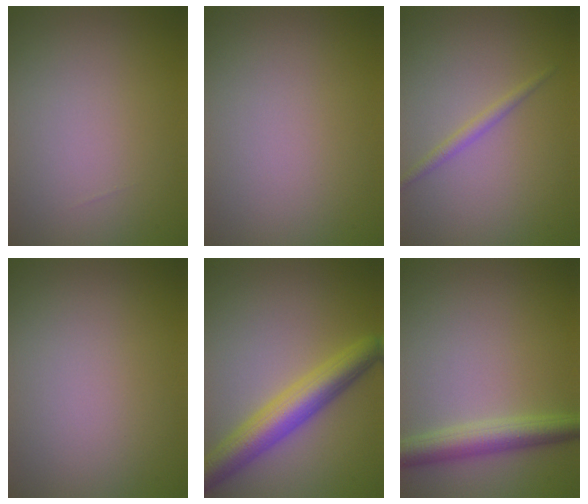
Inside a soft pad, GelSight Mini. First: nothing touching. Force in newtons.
{"total": 0.0}
{"total": 1.3, "press": 1.3, "slide": 0.0}
{"total": 0.0}
{"total": 6.0, "press": 5.9, "slide": 0.3}
{"total": 3.9, "press": 3.9, "slide": 0.0}